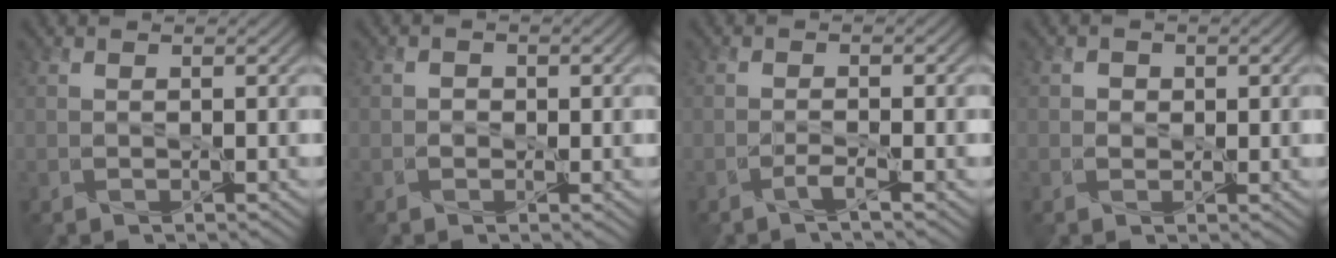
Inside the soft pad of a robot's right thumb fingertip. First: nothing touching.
{"total": 1.1, "force": [-0.4, 1.0, 0.3], "torque": [0.000, -0.001, -0.012]}
{"total": 1.6, "force": [-1.2, -0.2, 1.0], "torque": [-0.020, 0.008, -0.026]}
{"total": 1.3, "force": [0.0, 1.2, 0.4], "torque": [-0.004, -0.001, -0.005]}